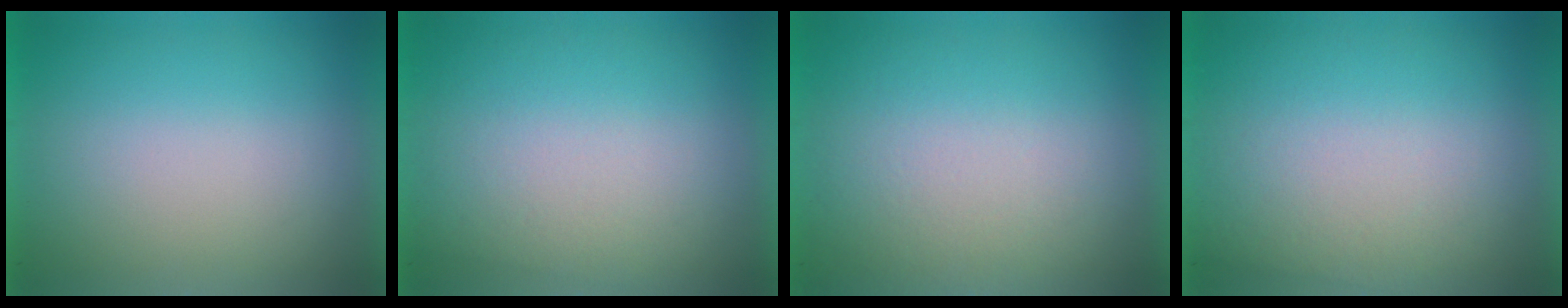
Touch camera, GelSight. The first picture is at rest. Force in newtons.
{"total": 2.6}
{"total": 4.1}
{"total": 3.2}